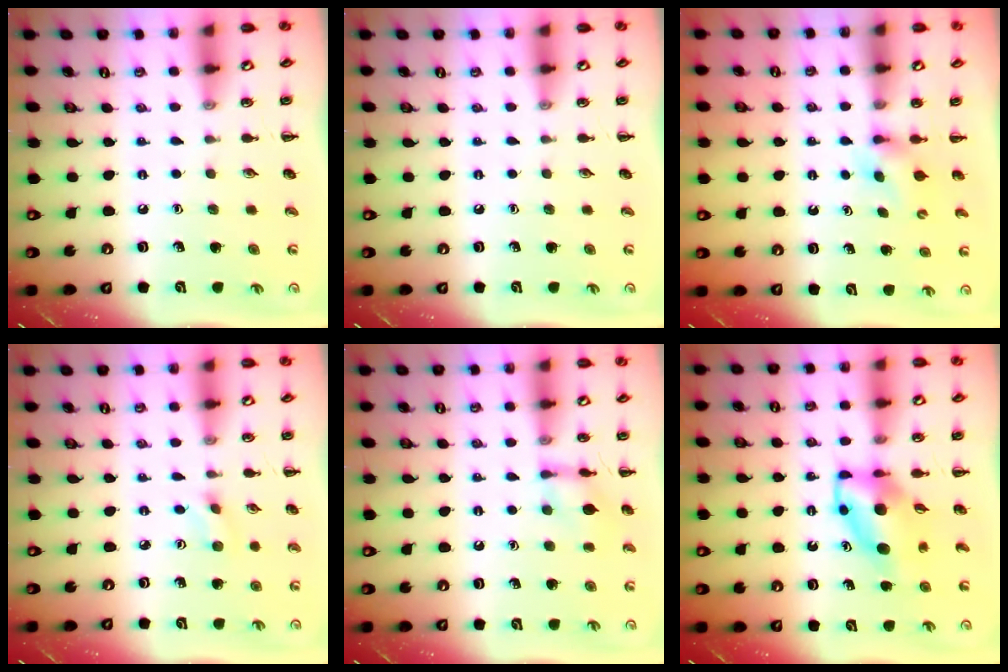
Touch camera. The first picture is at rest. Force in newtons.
{"total": 0.0}
{"total": 4.0, "press": 3.8, "slide": 1.1}
{"total": 1.7, "press": 1.6, "slide": 0.7}
{"total": 9.1, "press": 9.1, "slide": 0.5}
{"total": 6.1, "press": 6.0, "slide": 1.4}